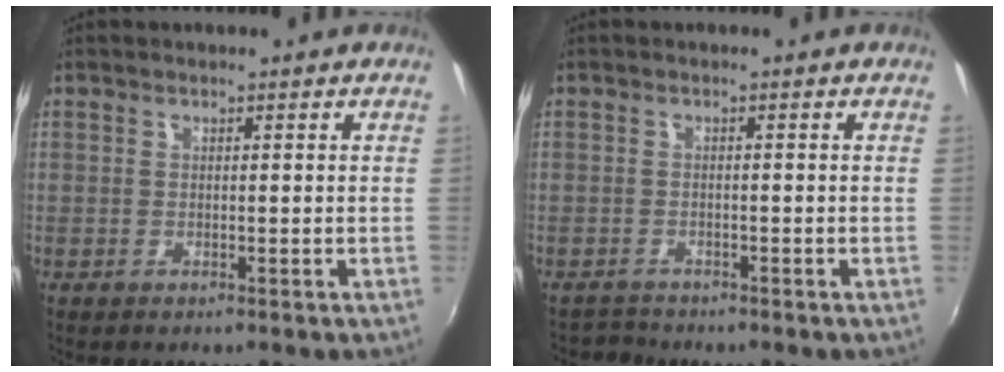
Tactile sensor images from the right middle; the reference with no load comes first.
{"total": 1.9, "force": [-1.8, 0.5, -0.4], "torque": [-0.001, 0.001, -0.036]}